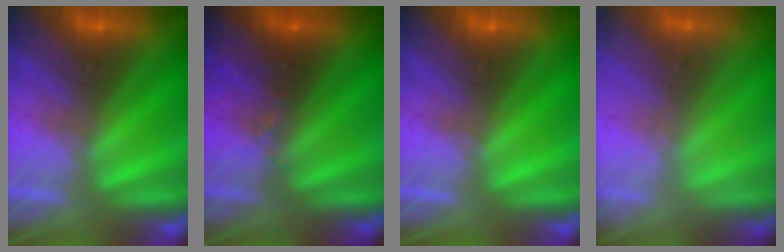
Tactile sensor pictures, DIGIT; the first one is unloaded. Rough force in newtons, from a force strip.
{"total": 2.9}
{"total": 0.0}
{"total": 1.5}